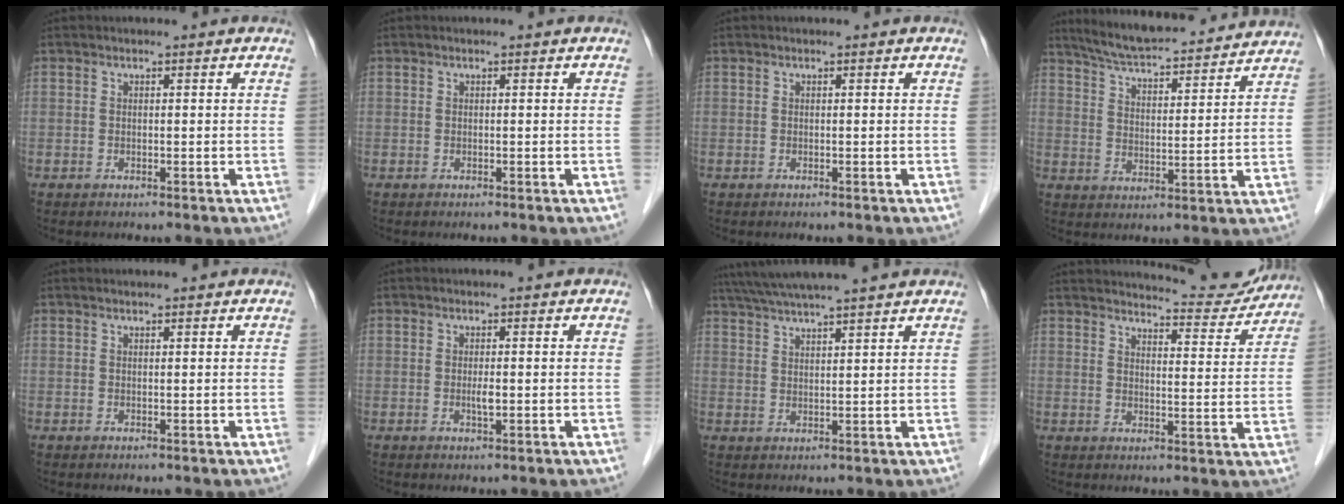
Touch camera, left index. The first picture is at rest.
{"total": 0.0}
{"total": 0.0}
{"total": 19.0, "force": [17.6, 2.6, 6.9], "torque": [-0.107, 0.021, 0.250]}
{"total": 1.1, "force": [1.0, 0.0, 0.4], "torque": [-0.007, 0.014, 0.020]}
{"total": 1.2, "force": [-0.1, 0.2, 1.2], "torque": [-0.024, -0.002, -0.002]}
{"total": 12.3, "force": [10.8, -0.5, 5.9], "torque": [-0.105, 0.036, 0.157]}
{"total": 12.6, "force": [12.3, 1.6, 2.3], "torque": [-0.024, -0.021, 0.142]}